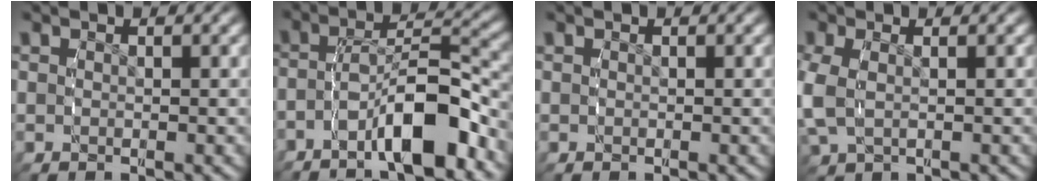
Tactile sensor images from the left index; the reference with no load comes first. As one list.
[{"total": 6.0, "force": [-3.5, 2.0, 4.5], "torque": [-0.073, 0.001, -0.053]}, {"total": 0.0}, {"total": 2.8, "force": [0.4, 2.0, 2.0], "torque": [-0.069, -0.009, 0.015]}]